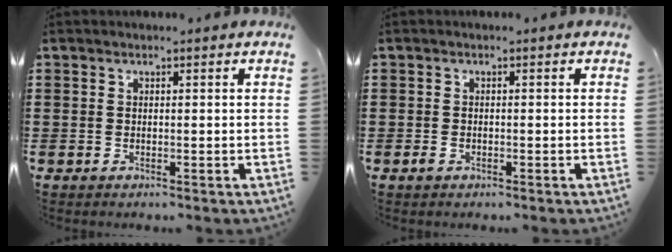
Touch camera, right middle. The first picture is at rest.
{"total": 1.0, "force": [-0.6, 0.6, 0.6], "torque": [-0.021, -0.004, -0.014]}